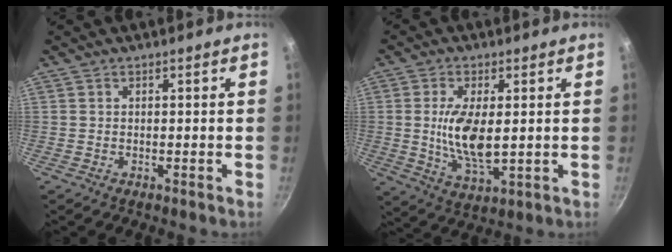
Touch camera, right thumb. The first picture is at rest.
{"total": 10.3, "force": [0.7, 4.5, 9.2], "torque": [-0.174, -0.014, 0.018]}